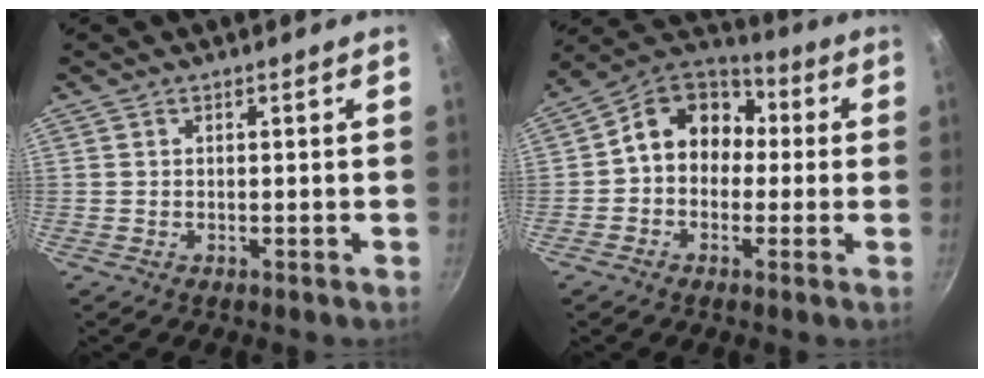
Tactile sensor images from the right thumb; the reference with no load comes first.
{"total": 12.9, "force": [0.6, 10.6, 7.4], "torque": [-0.078, 0.044, -0.013]}